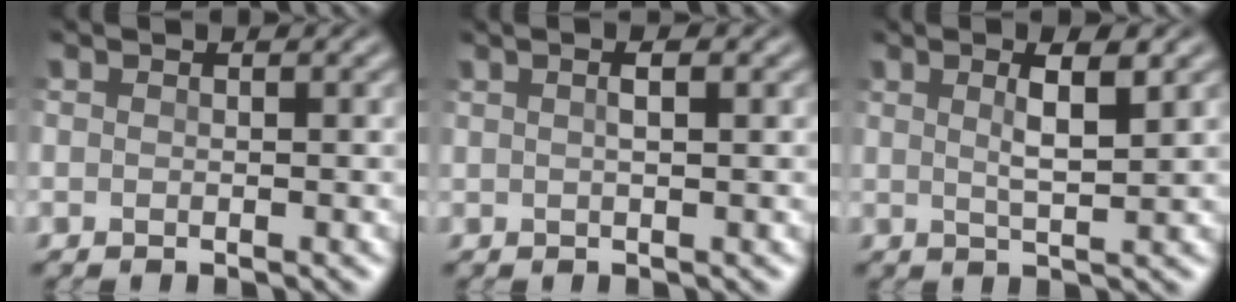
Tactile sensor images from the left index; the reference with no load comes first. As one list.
[{"total": 2.1, "force": [0.9, 0.7, 1.8], "torque": [-0.016, 0.001, -0.002]}, {"total": 3.5, "force": [1.4, 0.8, 3.2], "torque": [-0.053, 0.000, 0.022]}]